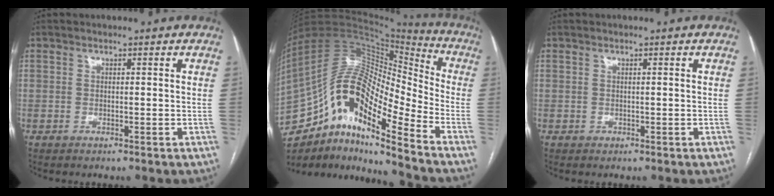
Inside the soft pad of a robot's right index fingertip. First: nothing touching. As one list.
[{"total": 20.8, "force": [-12.2, 5.4, 15.9], "torque": [-0.300, 0.037, -0.209]}, {"total": 0.0}]